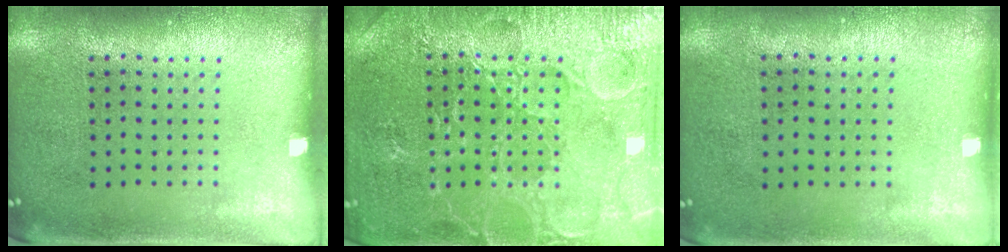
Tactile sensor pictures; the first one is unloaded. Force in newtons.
{"total": 4.4, "press": 4.4, "slide": 0.5}
{"total": 0.0}